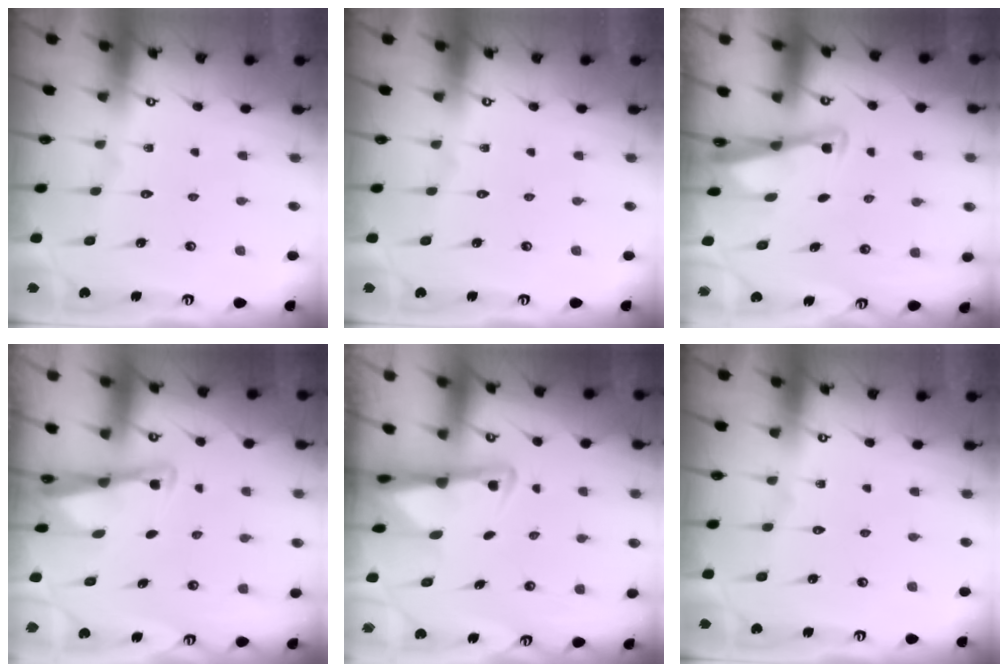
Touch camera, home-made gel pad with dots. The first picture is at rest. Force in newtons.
{"total": 0.0}
{"total": 2.8, "press": 2.8, "slide": 0.3}
{"total": 2.9, "press": 2.9, "slide": 0.1}
{"total": 3.5, "press": 3.4, "slide": 0.7}
{"total": 0.0}